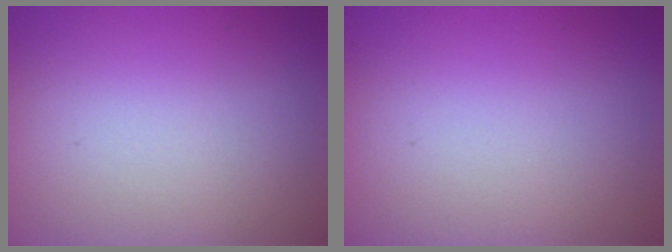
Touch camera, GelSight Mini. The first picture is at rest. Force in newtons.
{"total": 0.0}